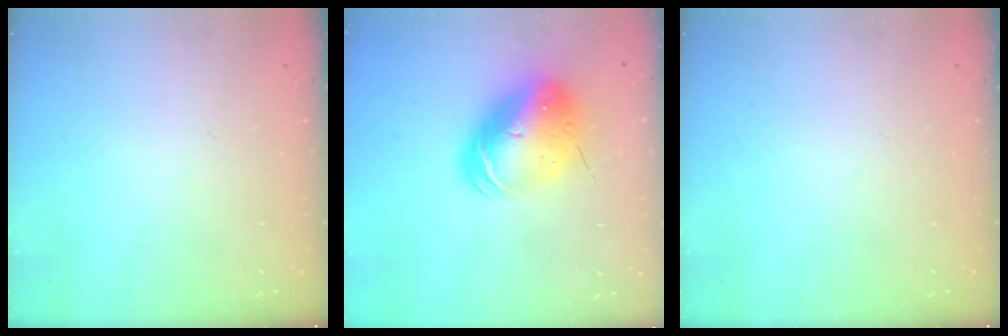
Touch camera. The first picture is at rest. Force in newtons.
{"total": 15.9, "press": 15.7, "slide": 2.9}
{"total": 0.0}